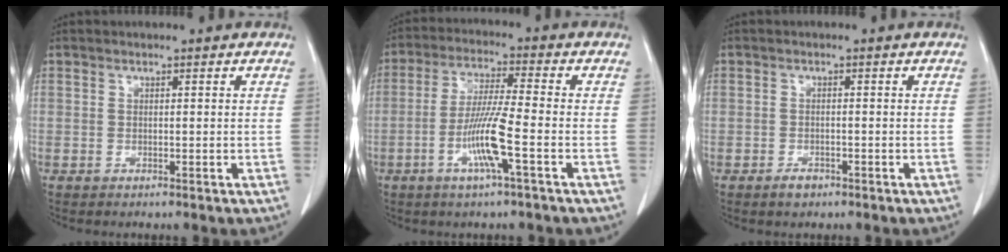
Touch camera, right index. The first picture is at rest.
{"total": 8.9, "force": [-3.1, -0.2, 8.3], "torque": [-0.164, -0.008, -0.063]}
{"total": 1.7, "force": [-1.1, 1.2, 0.6], "torque": [-0.010, 0.003, -0.015]}